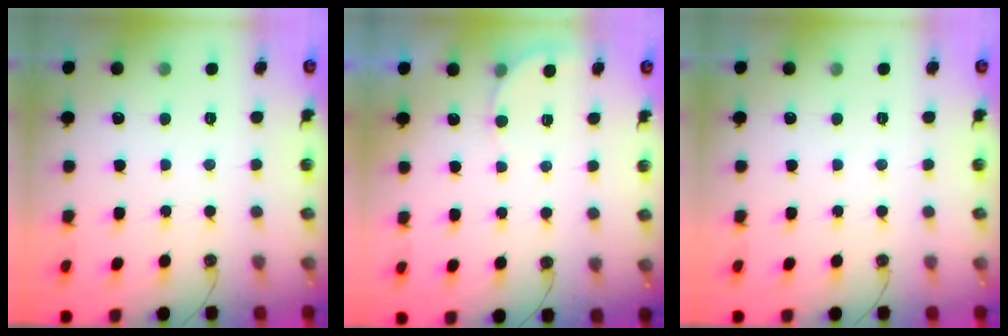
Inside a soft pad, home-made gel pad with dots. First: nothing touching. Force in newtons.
{"total": 3.7, "press": 3.6, "slide": 0.2}
{"total": 0.0}